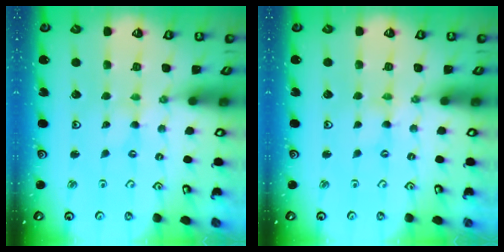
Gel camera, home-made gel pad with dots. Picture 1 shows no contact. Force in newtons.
{"total": 0.0}